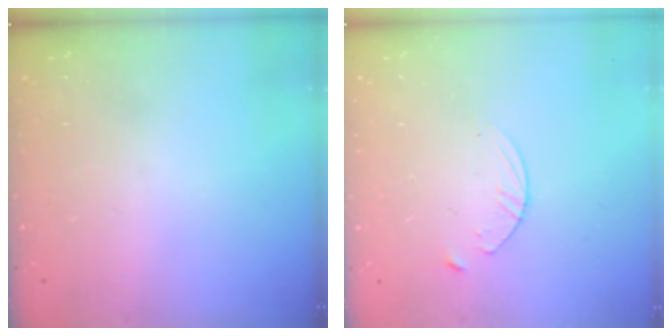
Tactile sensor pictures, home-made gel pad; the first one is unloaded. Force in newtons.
{"total": 3.1, "press": 3.1, "slide": 0.3}